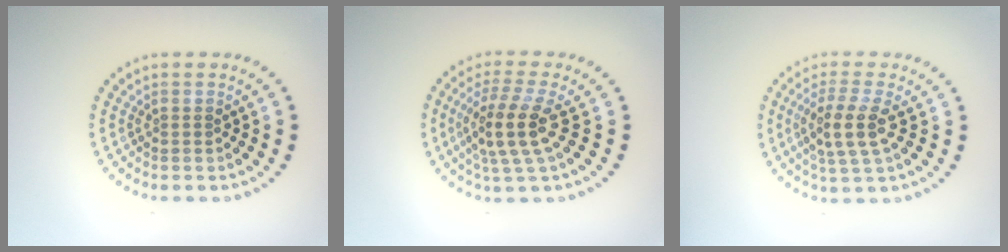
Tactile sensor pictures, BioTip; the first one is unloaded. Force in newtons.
{"total": 4.4, "press": 3.7, "slide": 2.3}
{"total": 3.6, "press": 3.3, "slide": 1.5}